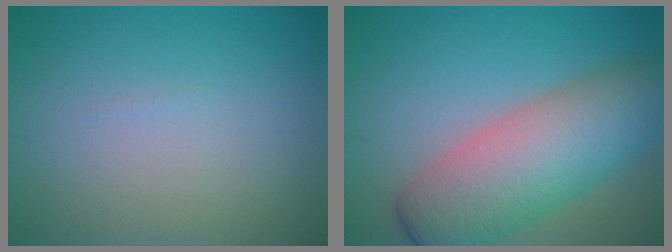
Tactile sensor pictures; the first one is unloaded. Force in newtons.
{"total": 9.2, "press": 9.2, "slide": 0.5}